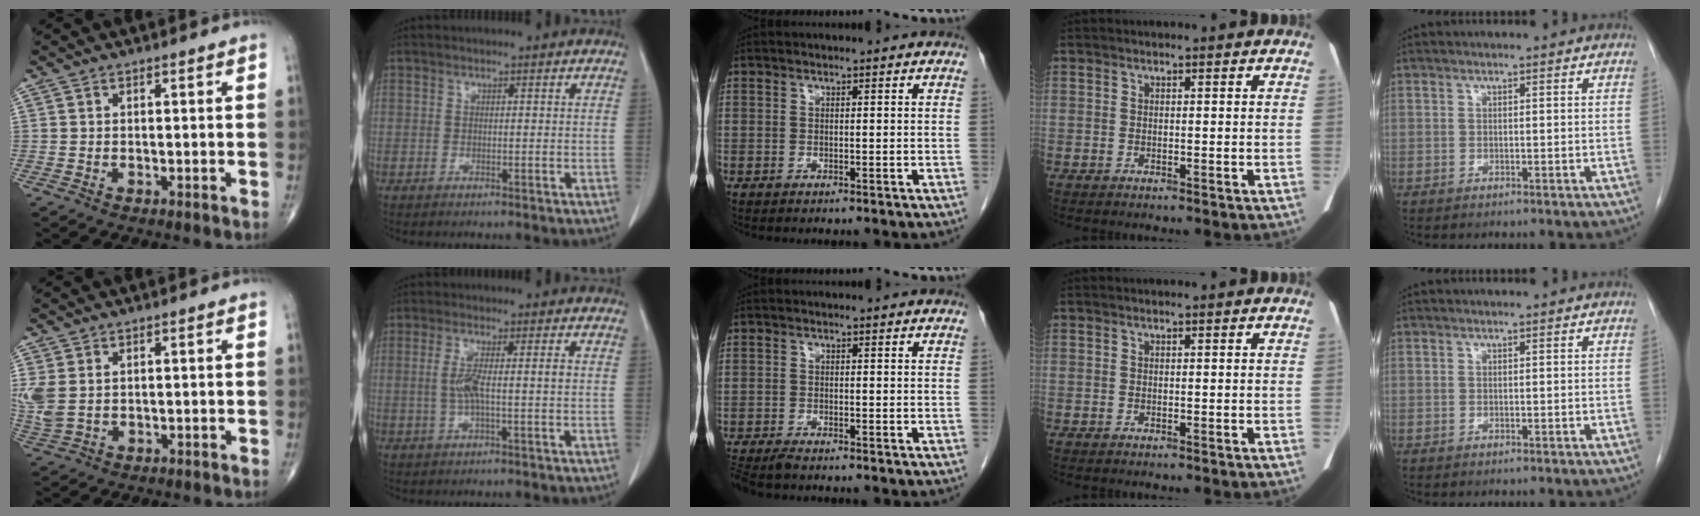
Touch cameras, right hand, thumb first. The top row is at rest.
{"thumb": {"total": 5.5, "force": [1.1, 3.7, 4.0], "torque": [-0.112, 0.004, 0.031]}, "index": {"total": 4.8, "force": [-0.1, 0.3, 4.8], "torque": [-0.096, 0.003, -0.001]}, "middle": {"total": 3.3, "force": [-2.9, 0.3, 1.5], "torque": [-0.027, -0.011, -0.052]}}